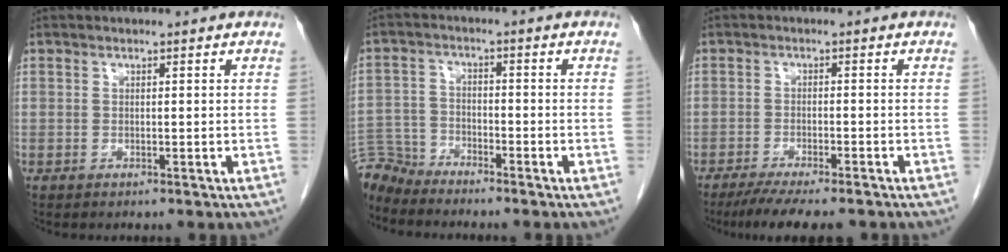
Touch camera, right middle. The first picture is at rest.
{"total": 5.5, "force": [-5.5, 0.5, -0.4], "torque": [0.009, -0.005, -0.105]}
{"total": 9.8, "force": [-8.3, 1.4, 5.0], "torque": [-0.073, -0.015, -0.125]}